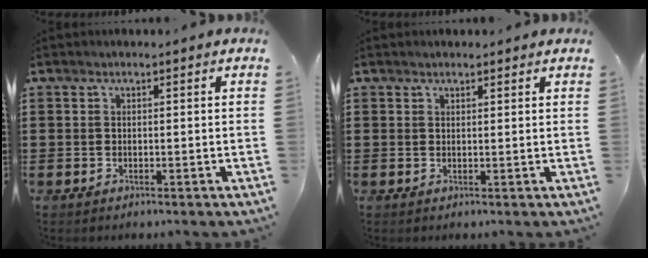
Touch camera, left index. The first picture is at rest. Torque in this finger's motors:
{"motor_torque": [2.14, 0.00, 0.13, -0.01]}